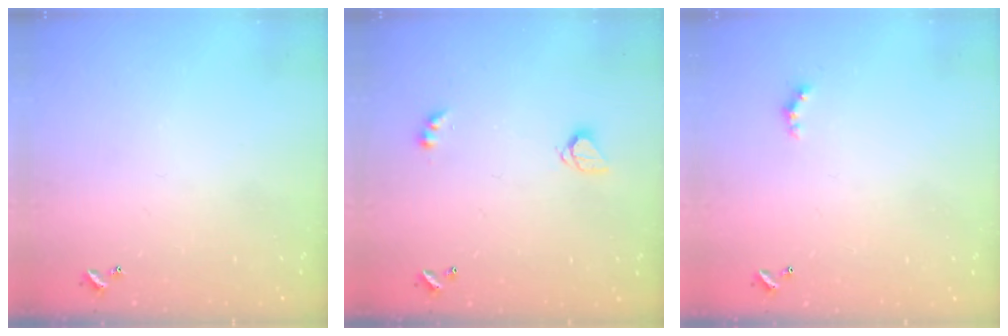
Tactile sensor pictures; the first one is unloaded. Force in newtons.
{"total": 3.3, "press": 3.3, "slide": 0.2}
{"total": 1.6, "press": 1.6, "slide": 0.4}